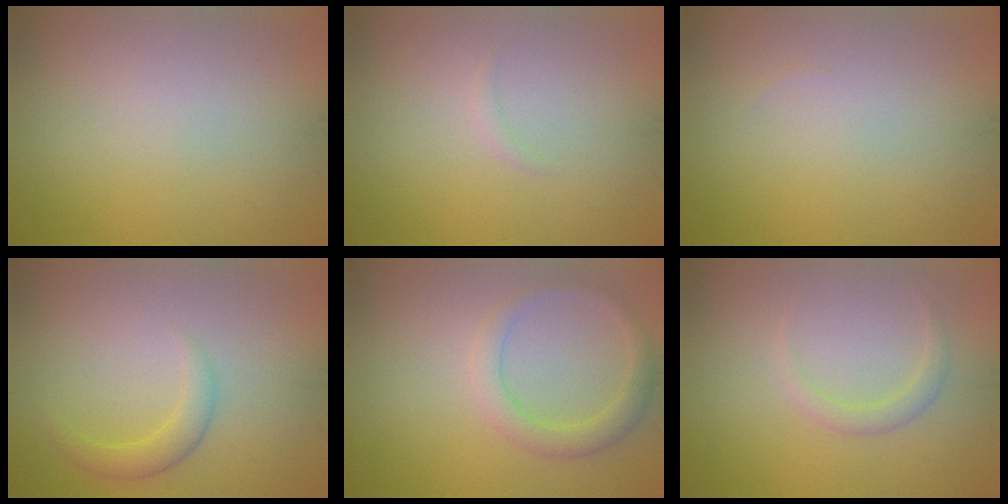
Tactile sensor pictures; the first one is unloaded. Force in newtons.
{"total": 0.5, "press": 0.5, "slide": 0.1}
{"total": 0.0}
{"total": 2.0, "press": 2.0, "slide": 0.2}
{"total": 2.6, "press": 2.6, "slide": 0.2}
{"total": 1.5, "press": 1.5, "slide": 0.1}